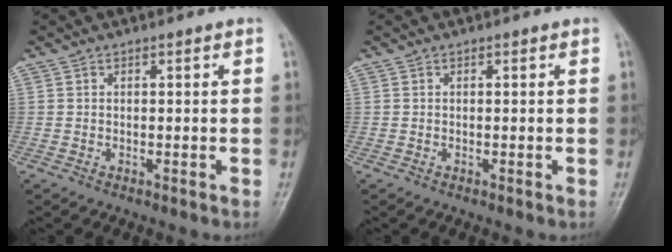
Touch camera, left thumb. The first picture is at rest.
{"total": 0.0}